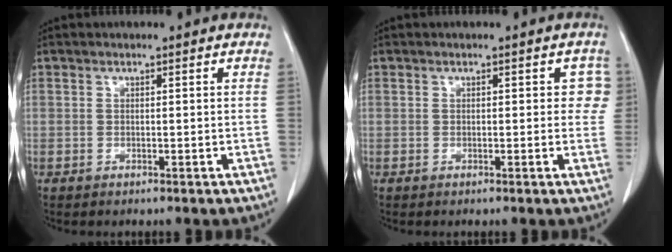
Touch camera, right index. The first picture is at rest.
{"total": 2.5, "force": [0.5, 1.7, 1.8], "torque": [-0.003, 0.015, -0.002]}